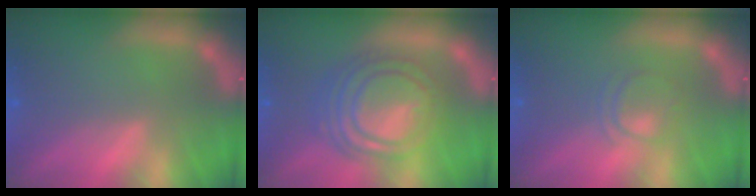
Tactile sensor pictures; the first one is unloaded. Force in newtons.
{"total": 10.0}
{"total": 2.4}